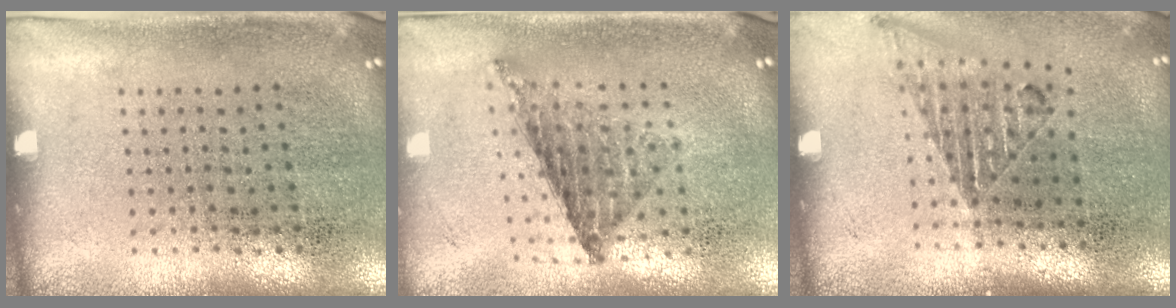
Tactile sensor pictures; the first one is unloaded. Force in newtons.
{"total": 0.8, "press": 0.8, "slide": 0.0}
{"total": 1.2, "press": 1.1, "slide": 0.4}